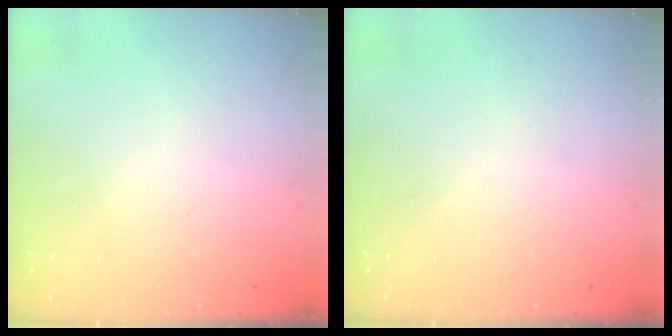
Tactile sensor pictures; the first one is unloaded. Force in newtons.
{"total": 0.0}